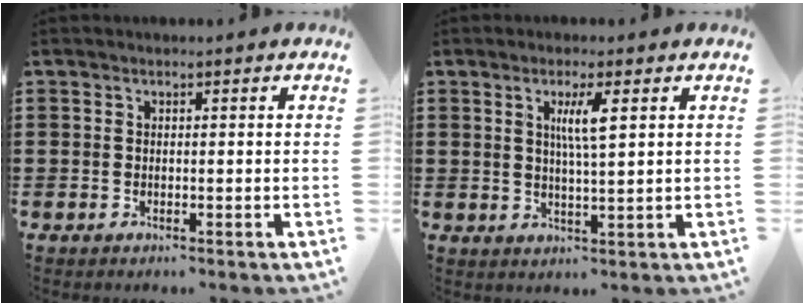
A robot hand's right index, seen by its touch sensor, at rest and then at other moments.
{"total": 4.0, "force": [1.3, 0.3, 3.8], "torque": [-0.080, 0.001, 0.018]}